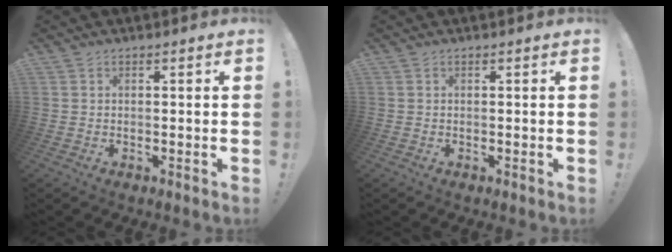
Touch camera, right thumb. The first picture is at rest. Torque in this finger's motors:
{"motor_torque": [-0.07, 0.07, 0.07, -0.08, 0.03]}